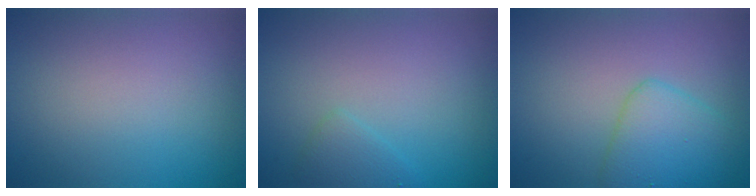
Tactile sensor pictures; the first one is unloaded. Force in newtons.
{"total": 1.4, "press": 1.4, "slide": 0.0}
{"total": 3.6, "press": 3.5, "slide": 0.3}